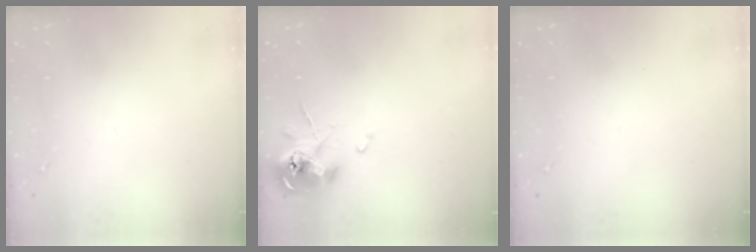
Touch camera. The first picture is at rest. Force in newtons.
{"total": 10.0, "press": 9.9, "slide": 1.1}
{"total": 0.0}